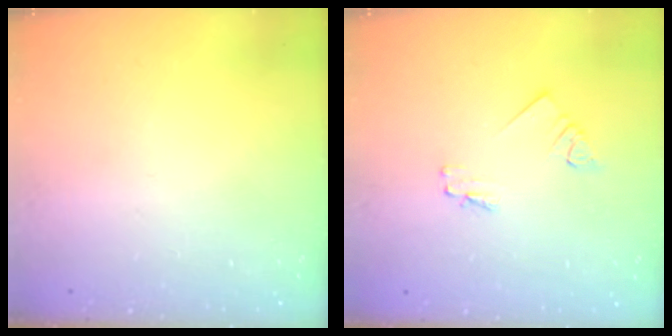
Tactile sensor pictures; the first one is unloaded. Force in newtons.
{"total": 1.6, "press": 1.6, "slide": 0.2}